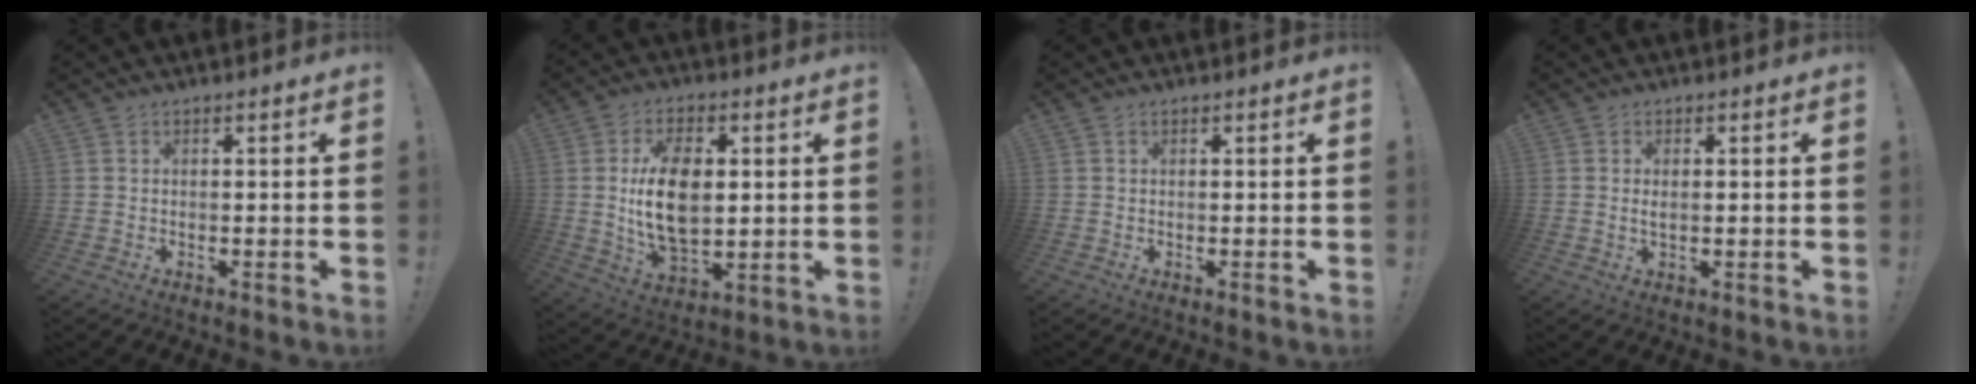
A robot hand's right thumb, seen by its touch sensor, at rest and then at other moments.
{"total": 15.3, "force": [1.4, 9.1, 12.1], "torque": [-0.229, -0.007, 0.021]}
{"total": 0.0}
{"total": 1.6, "force": [0.3, 0.6, 1.4], "torque": [-0.025, 0.000, 0.005]}